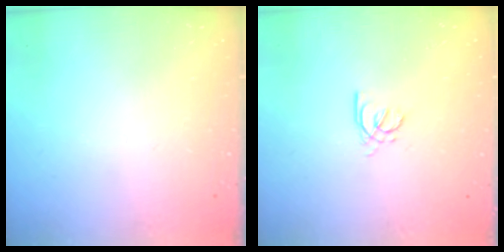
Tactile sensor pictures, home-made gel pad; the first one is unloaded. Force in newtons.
{"total": 2.1, "press": 2.0, "slide": 0.6}